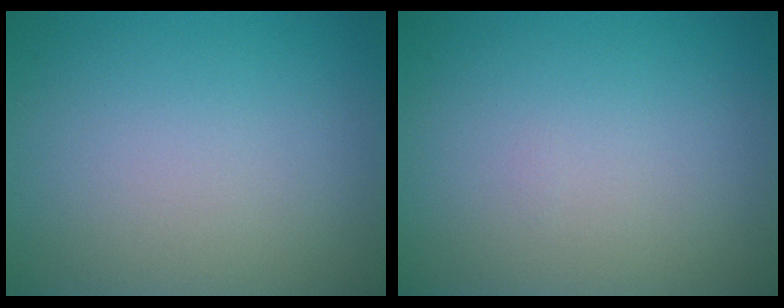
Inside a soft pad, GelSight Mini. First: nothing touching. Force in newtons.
{"total": 0.0}